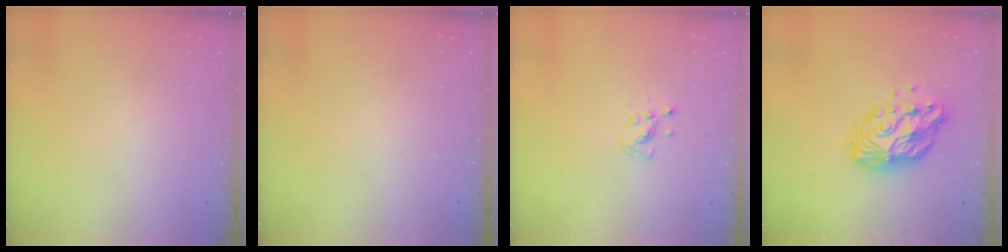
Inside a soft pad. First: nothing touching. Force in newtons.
{"total": 0.0}
{"total": 4.6, "press": 4.4, "slide": 1.4}
{"total": 13.4, "press": 13.4, "slide": 1.2}